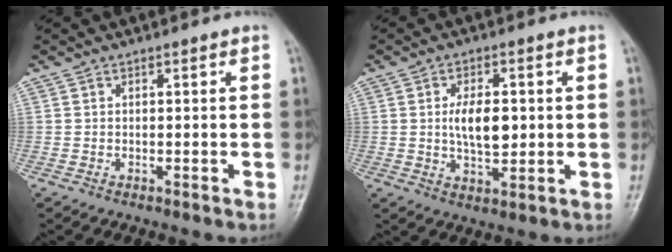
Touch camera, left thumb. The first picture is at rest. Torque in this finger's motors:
{"motor_torque": [0.27, 0.41, 0.71, -0.10, 0.02]}